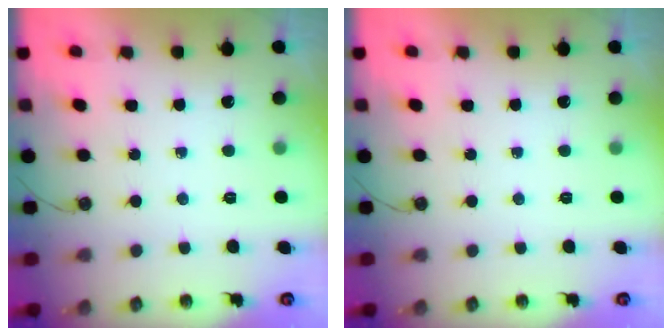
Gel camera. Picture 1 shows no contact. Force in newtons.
{"total": 0.0}